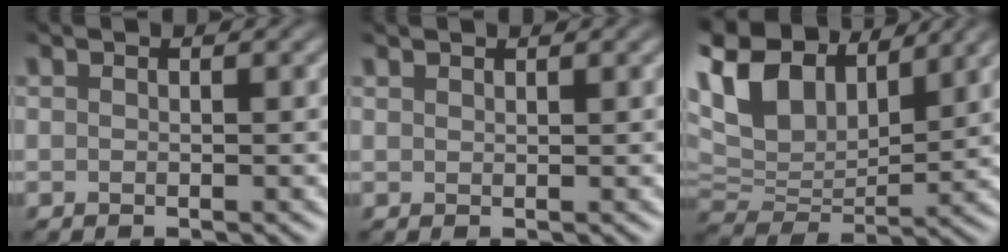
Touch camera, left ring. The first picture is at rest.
{"total": 0.6, "force": [0.6, 0.0, 0.0], "torque": [0.002, 0.000, 0.014]}
{"total": 11.1, "force": [6.2, 6.3, 6.8], "torque": [-0.156, 0.029, 0.110]}